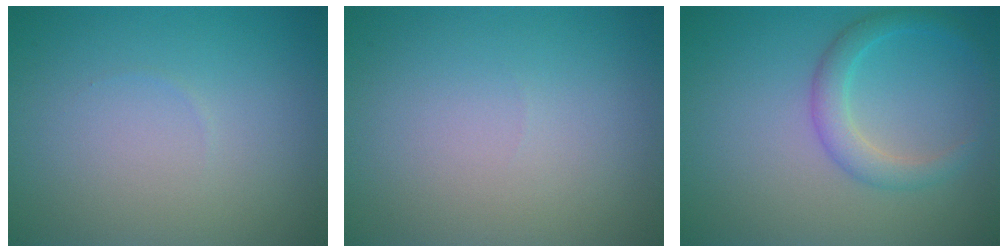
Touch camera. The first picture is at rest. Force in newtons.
{"total": 0.0}
{"total": 2.6, "press": 2.6, "slide": 0.1}